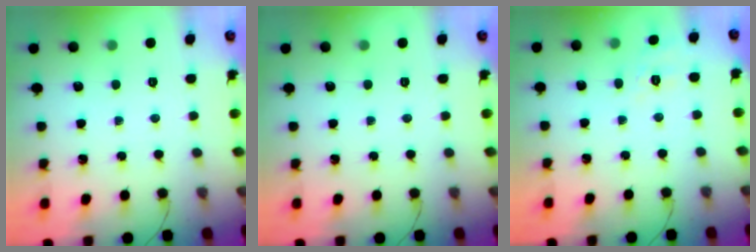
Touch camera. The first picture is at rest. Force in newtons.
{"total": 0.0}
{"total": 2.0, "press": 0.4, "slide": 1.9}